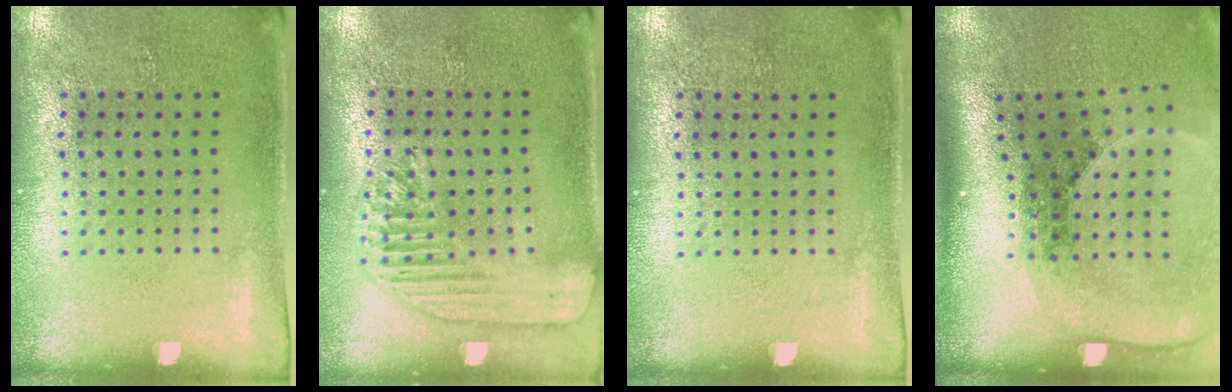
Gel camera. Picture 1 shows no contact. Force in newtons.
{"total": 1.7, "press": 1.5, "slide": 0.7}
{"total": 0.0}
{"total": 2.7, "press": 1.9, "slide": 2.0}